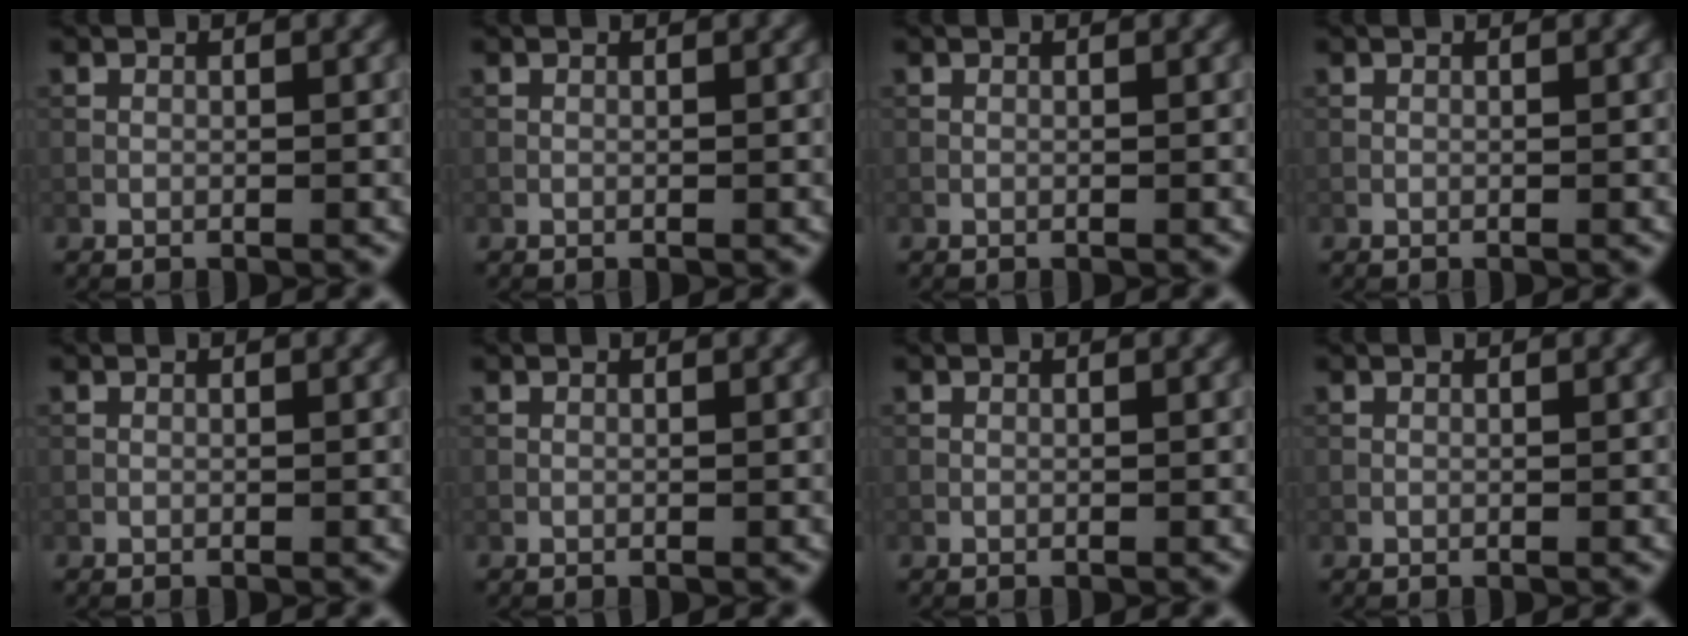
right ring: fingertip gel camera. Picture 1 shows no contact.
{"total": 0.0}
{"total": 0.0}
{"total": 0.0}
{"total": 0.0}
{"total": 0.0}
{"total": 0.0}
{"total": 0.0}